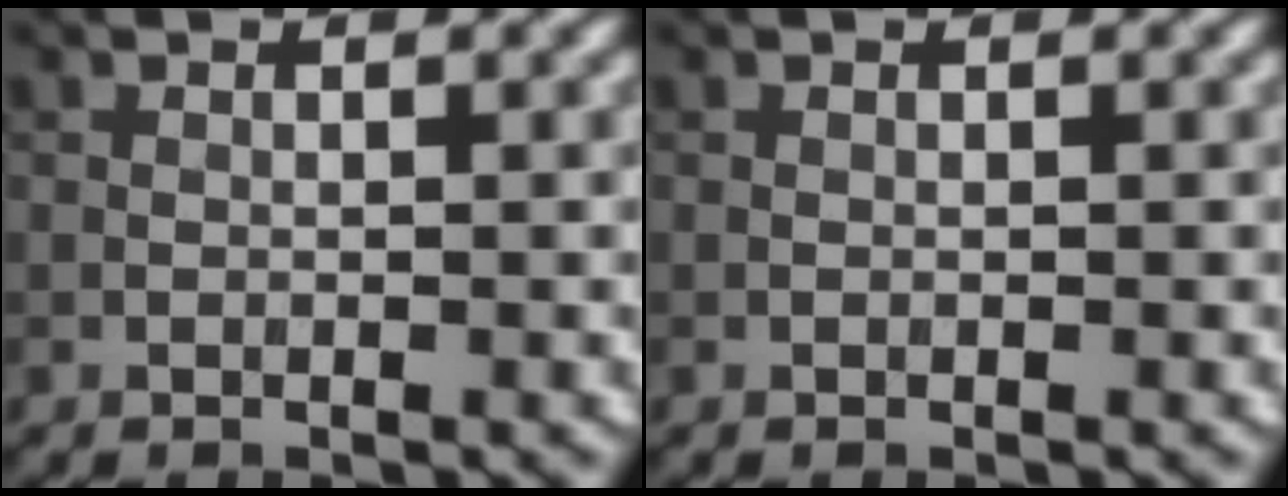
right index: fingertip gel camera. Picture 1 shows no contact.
{"total": 0.0}